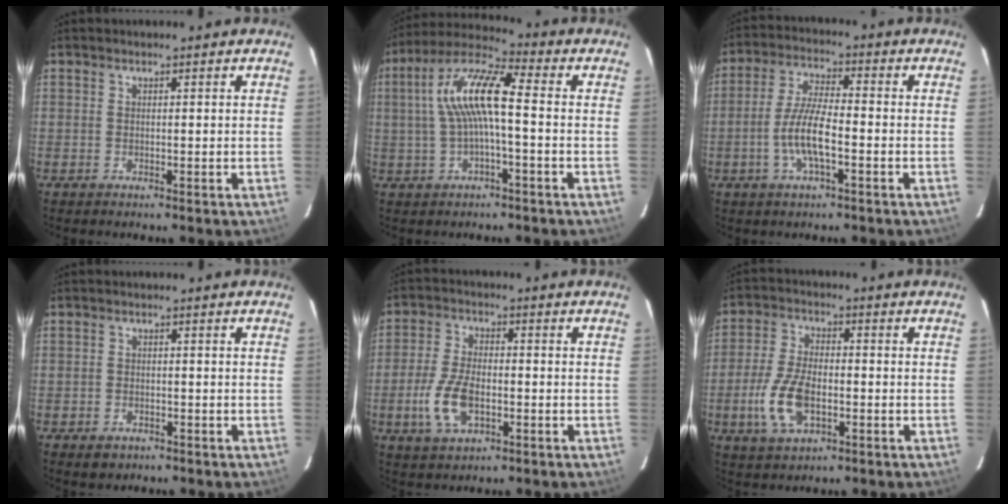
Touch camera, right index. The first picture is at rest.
{"total": 11.6, "force": [0.2, 2.7, 11.3], "torque": [-0.224, 0.022, 0.001]}
{"total": 8.3, "force": [-2.8, 1.9, 7.6], "torque": [-0.157, 0.003, -0.055]}
{"total": 2.7, "force": [-1.7, 1.9, 0.8], "torque": [-0.019, -0.001, -0.023]}
{"total": 9.1, "force": [-2.8, 4.8, 7.2], "torque": [-0.159, 0.000, -0.050]}
{"total": 10.3, "force": [-3.1, 5.3, 8.3], "torque": [-0.181, -0.001, -0.054]}